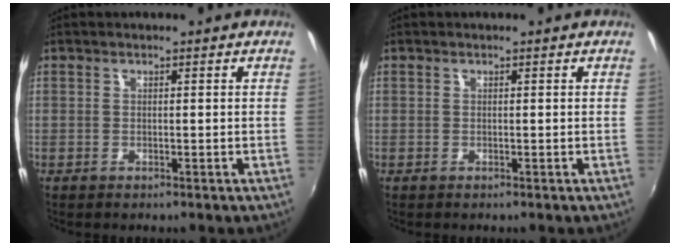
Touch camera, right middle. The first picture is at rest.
{"total": 0.0}